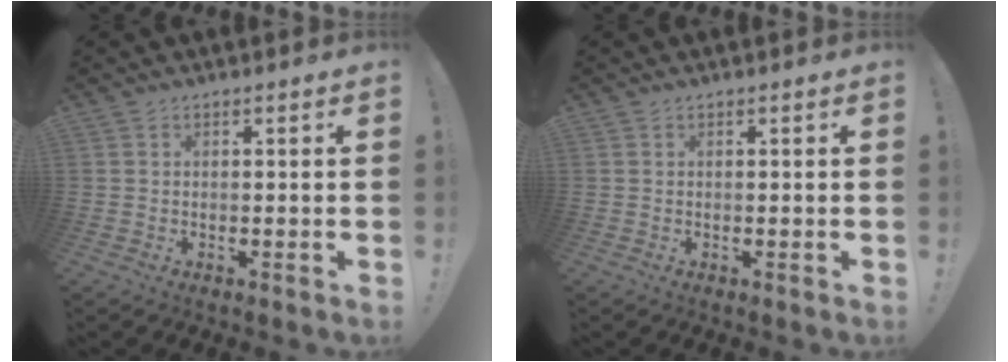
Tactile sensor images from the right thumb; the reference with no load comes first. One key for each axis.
{"total": 0.0}